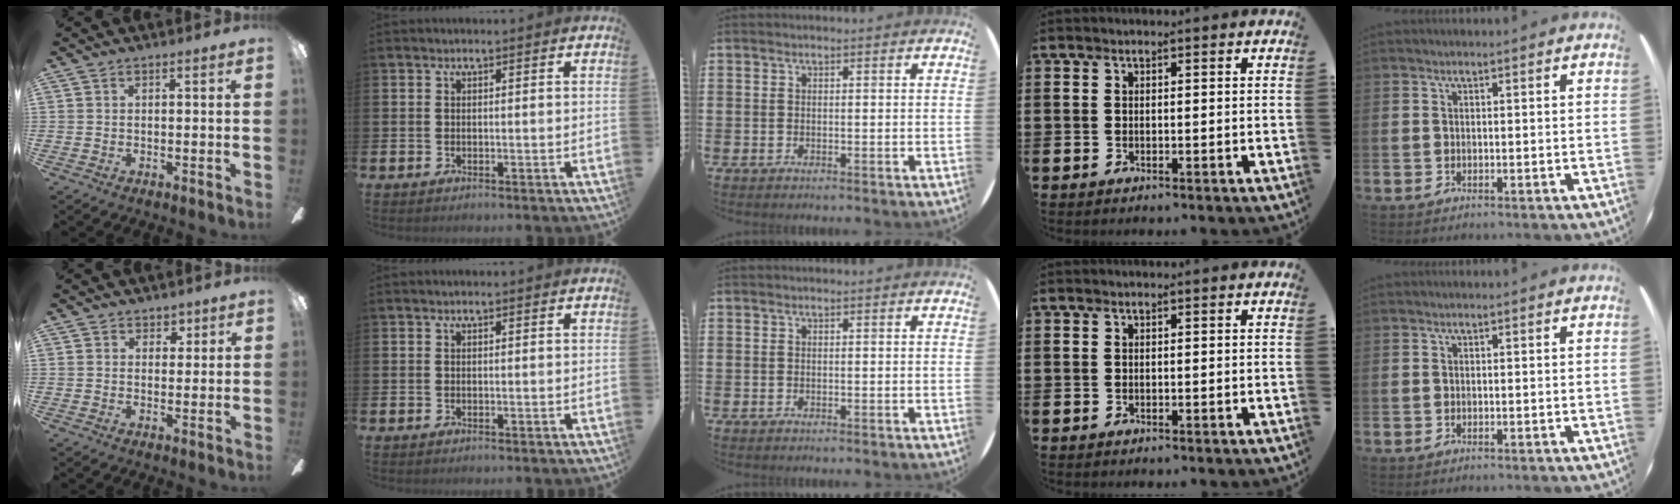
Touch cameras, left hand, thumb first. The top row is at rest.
{"thumb": {"total": 2.9, "force": [1.8, 2.3, 0.1], "torque": [0.015, -0.007, 0.029]}}